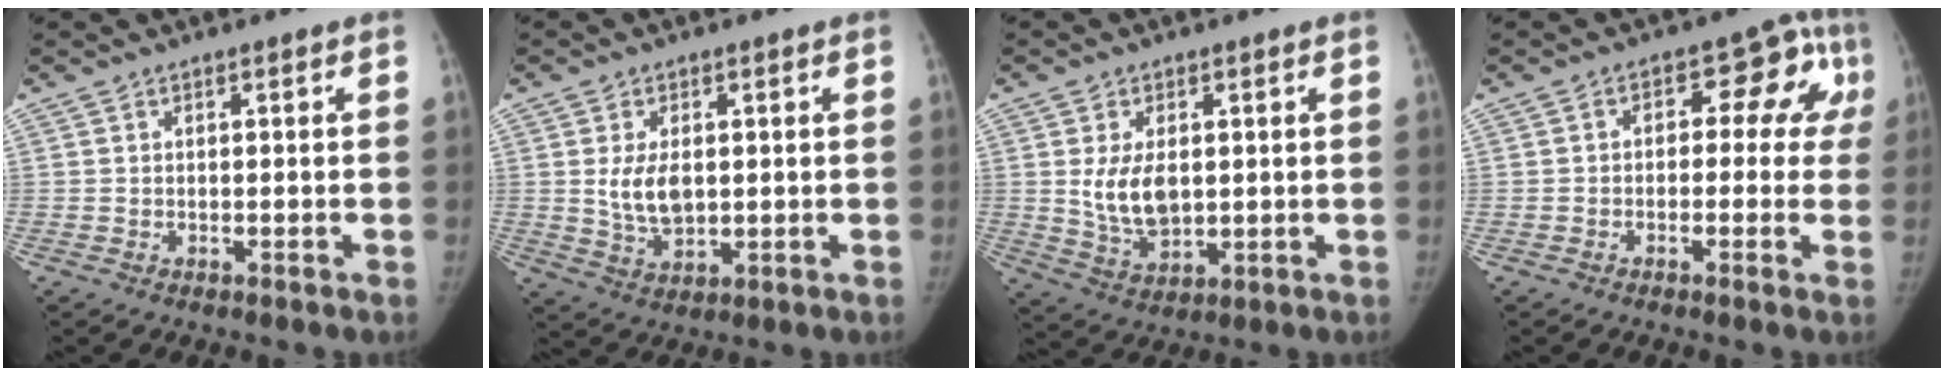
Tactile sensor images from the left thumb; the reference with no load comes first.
{"total": 6.6, "force": [0.8, 4.0, 5.2], "torque": [-0.087, -0.011, 0.023]}
{"total": 8.2, "force": [1.0, 5.0, 6.5], "torque": [-0.105, -0.014, 0.033]}
{"total": 11.3, "force": [1.1, 6.7, 9.0], "torque": [-0.054, 0.040, 0.003]}